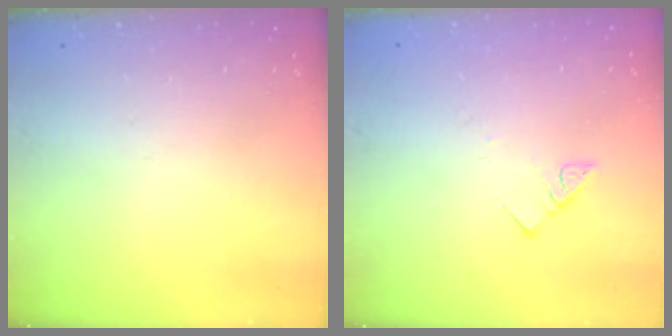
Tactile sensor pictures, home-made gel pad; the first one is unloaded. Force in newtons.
{"total": 3.0, "press": 3.0, "slide": 0.1}